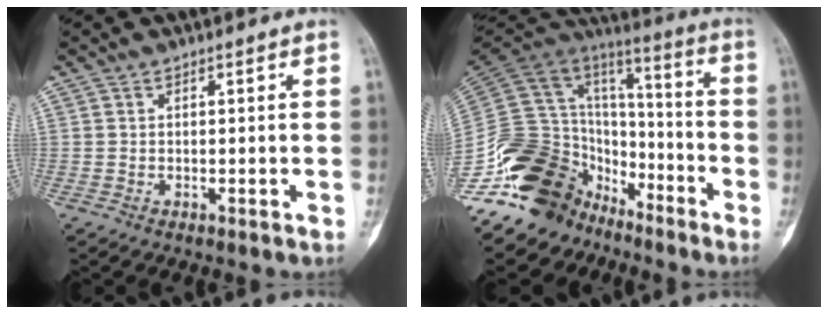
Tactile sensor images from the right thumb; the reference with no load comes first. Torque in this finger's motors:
{"motor_torque": [2.34, -0.01, 1.43, -1.33, 0.01]}